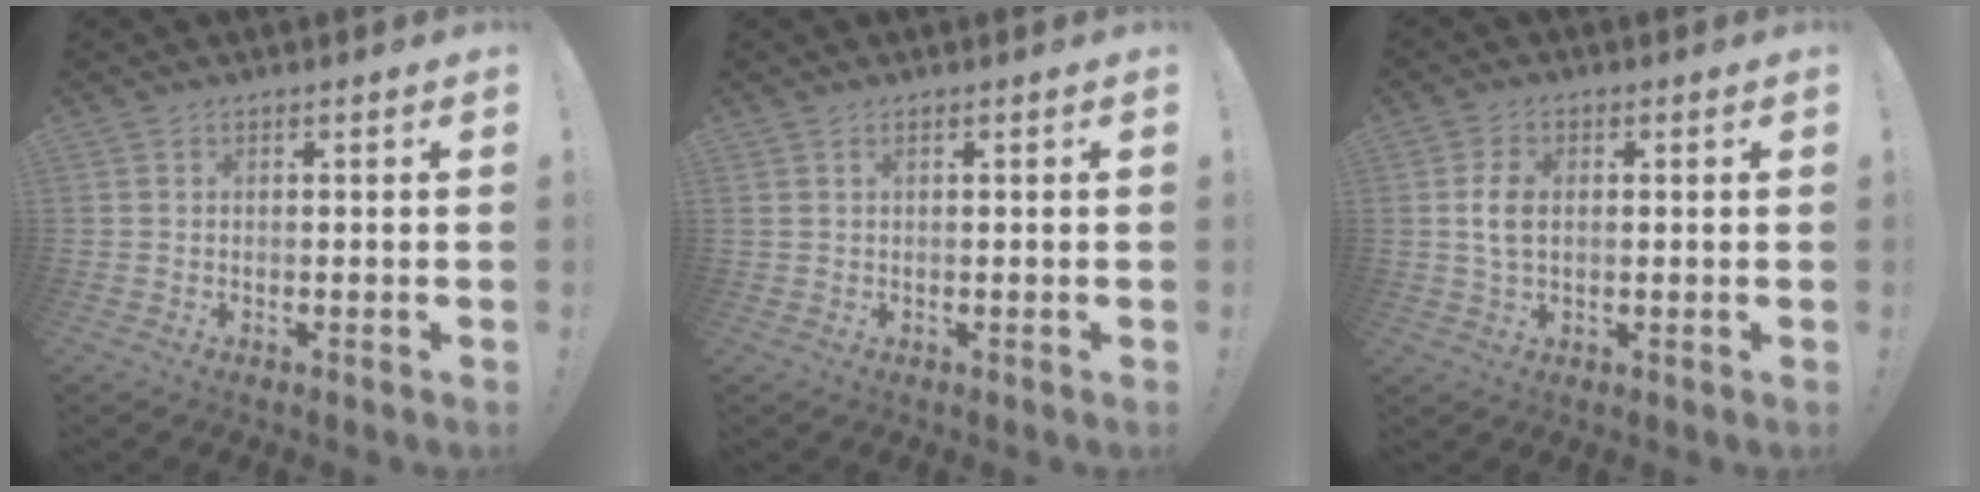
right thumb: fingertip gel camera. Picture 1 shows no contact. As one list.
[{"total": 0.8, "force": [0.4, 0.3, 0.6], "torque": [-0.019, 0.004, 0.009]}, {"total": 6.3, "force": [0.4, 3.9, 4.9], "torque": [-0.095, 0.000, 0.004]}]